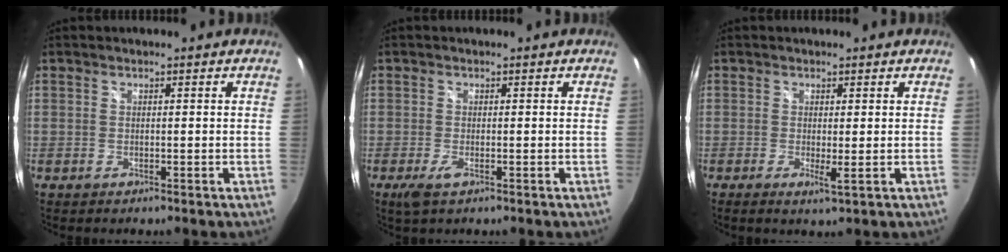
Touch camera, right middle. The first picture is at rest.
{"total": 2.7, "force": [-1.3, 0.6, 2.3], "torque": [-0.044, -0.012, -0.020]}
{"total": 2.1, "force": [-0.2, 0.1, 2.1], "torque": [-0.038, -0.009, -0.005]}